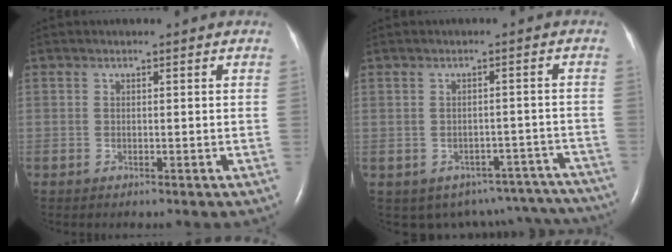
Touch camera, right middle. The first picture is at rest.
{"total": 14.0, "force": [-12.3, 6.2, 2.3], "torque": [-0.025, 0.037, -0.127]}